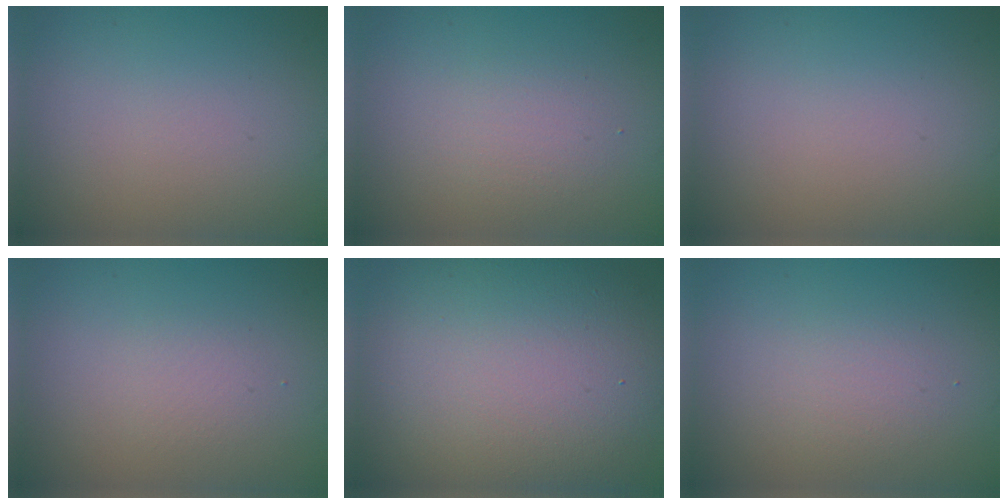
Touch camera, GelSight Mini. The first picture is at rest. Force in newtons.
{"total": 2.0, "press": 2.0, "slide": 0.0}
{"total": 0.0}
{"total": 1.4, "press": 1.4, "slide": 0.1}
{"total": 14.4, "press": 14.4, "slide": 1.0}
{"total": 1.8, "press": 1.8, "slide": 0.1}